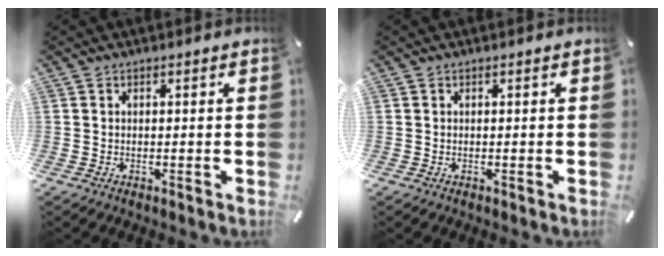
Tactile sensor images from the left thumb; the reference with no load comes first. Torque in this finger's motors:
{"motor_torque": [0.00, 0.00, -0.01, 0.02, 0.00]}